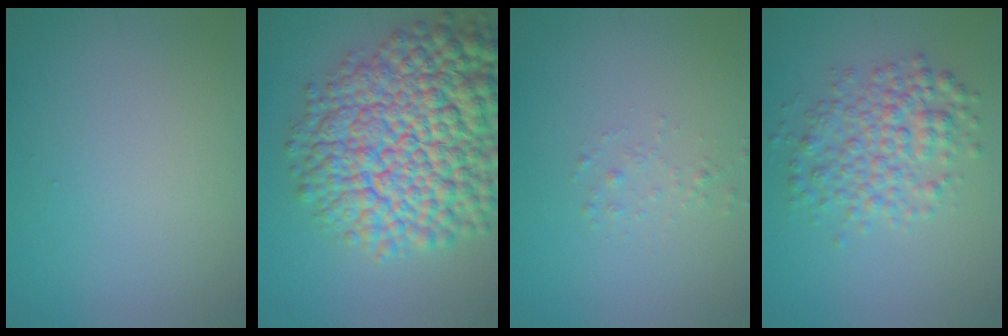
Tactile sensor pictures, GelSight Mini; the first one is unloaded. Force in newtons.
{"total": 14.9, "press": 14.9, "slide": 0.6}
{"total": 0.8, "press": 0.7, "slide": 0.1}
{"total": 4.5, "press": 4.5, "slide": 0.1}